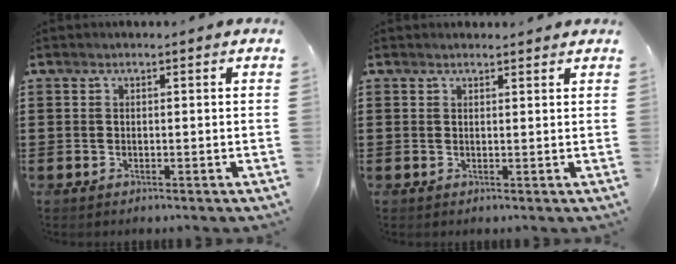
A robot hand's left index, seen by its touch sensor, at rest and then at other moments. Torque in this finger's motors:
{"motor_torque": [0.02, 0.05, -0.18, -0.05]}